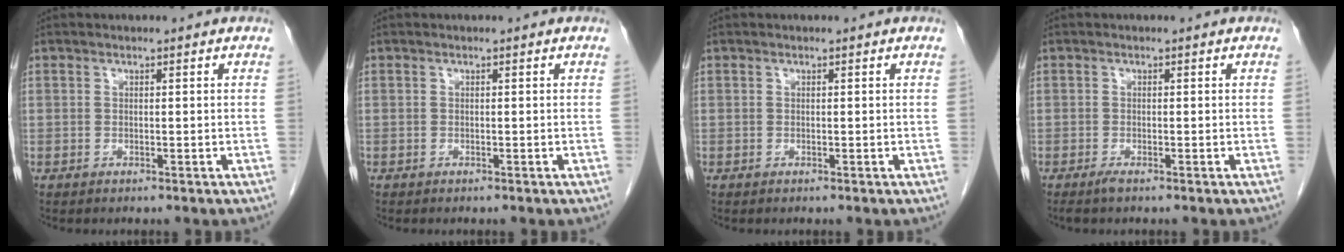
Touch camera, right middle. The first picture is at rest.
{"total": 0.0}
{"total": 0.0}
{"total": 0.9, "force": [-0.7, -0.1, 0.6], "torque": [-0.015, -0.003, -0.015]}